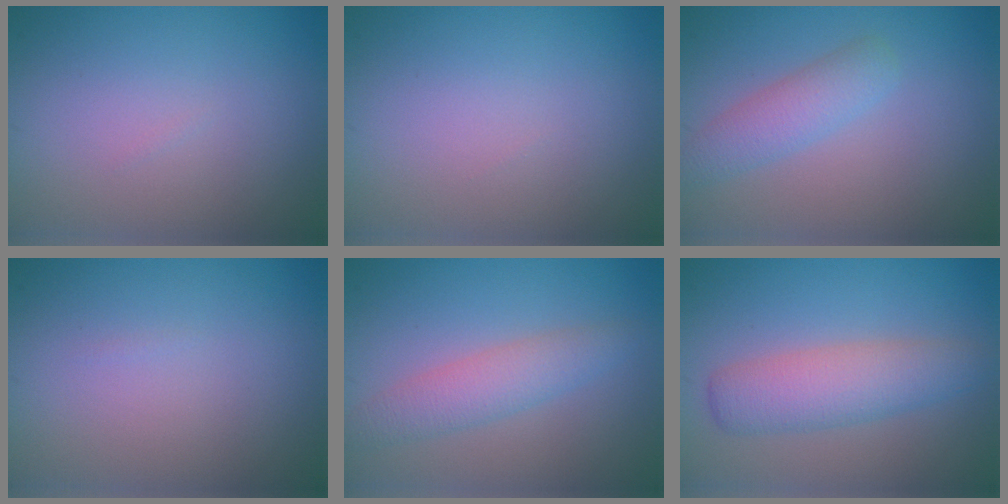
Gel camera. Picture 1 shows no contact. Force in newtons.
{"total": 0.0}
{"total": 2.9, "press": 2.9, "slide": 0.1}
{"total": 0.0}
{"total": 3.0, "press": 3.0, "slide": 0.0}
{"total": 4.2, "press": 4.2, "slide": 0.1}